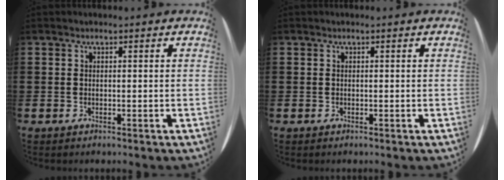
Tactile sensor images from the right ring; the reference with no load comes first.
{"total": 0.0}